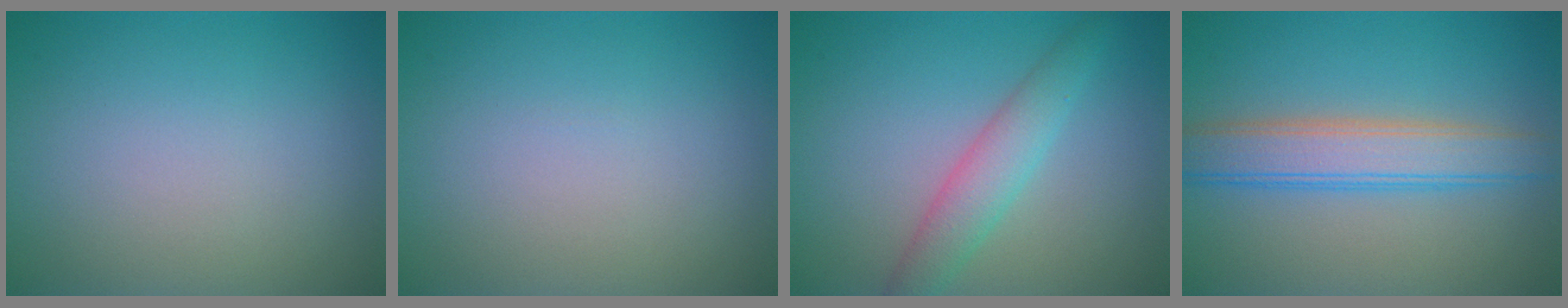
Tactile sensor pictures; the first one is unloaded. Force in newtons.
{"total": 0.0}
{"total": 3.2, "press": 3.2, "slide": 0.1}
{"total": 4.9, "press": 4.9, "slide": 0.3}